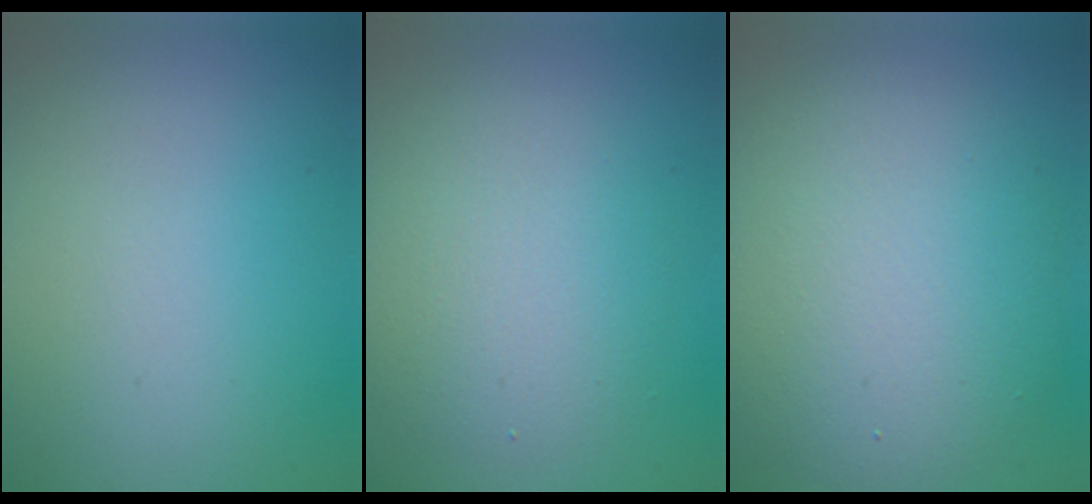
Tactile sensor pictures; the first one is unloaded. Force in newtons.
{"total": 4.0, "press": 4.0, "slide": 0.2}
{"total": 8.4, "press": 8.4, "slide": 0.5}